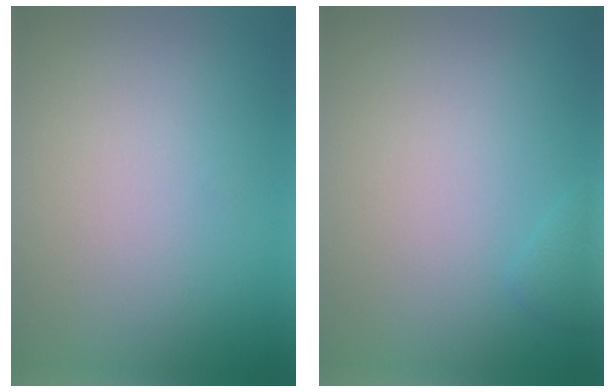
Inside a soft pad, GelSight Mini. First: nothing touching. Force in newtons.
{"total": 0.7, "press": 0.7, "slide": 0.1}